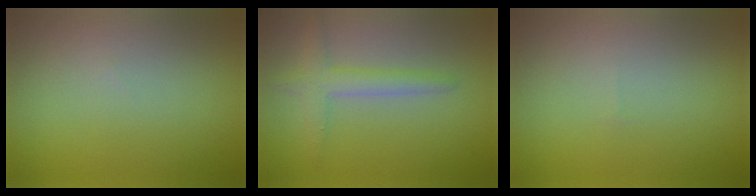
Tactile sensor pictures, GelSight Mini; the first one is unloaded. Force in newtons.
{"total": 2.6, "press": 2.6, "slide": 0.2}
{"total": 0.0}